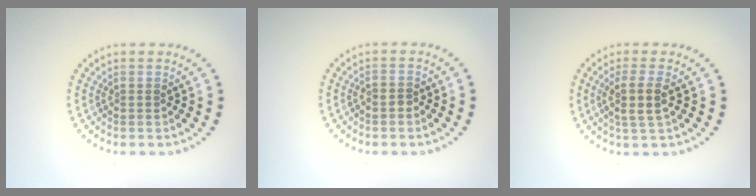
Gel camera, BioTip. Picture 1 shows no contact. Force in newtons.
{"total": 0.8, "press": 0.5, "slide": 0.6}
{"total": 2.7, "press": 2.3, "slide": 1.4}